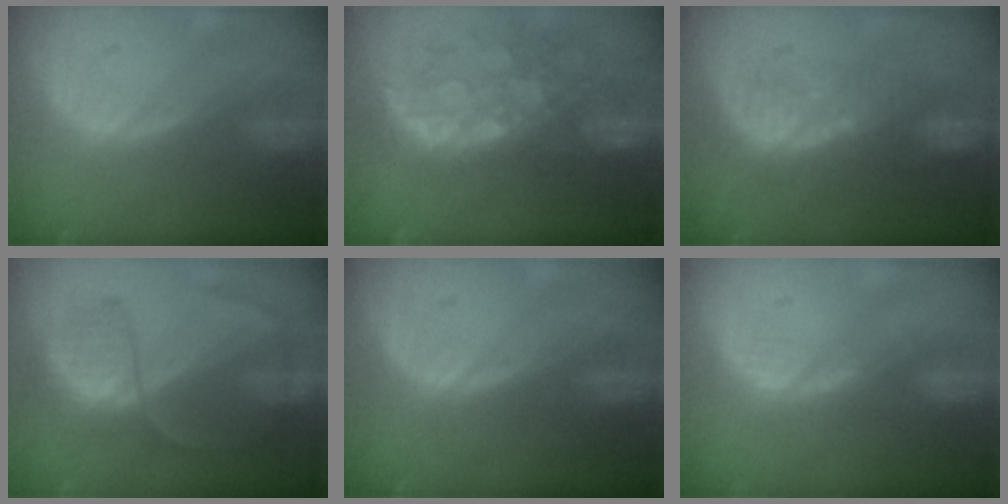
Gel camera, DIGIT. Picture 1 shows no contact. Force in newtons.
{"total": 11.2, "press": 9.8, "slide": 5.5}
{"total": 8.3, "press": 7.8, "slide": 2.8}
{"total": 6.9, "press": 6.6, "slide": 2.0}
{"total": 0.0}
{"total": 2.3, "press": 1.8, "slide": 1.5}